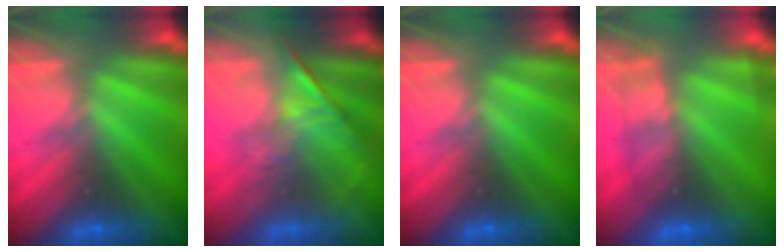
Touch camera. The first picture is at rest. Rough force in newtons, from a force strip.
{"total": 1.3}
{"total": 0.0}
{"total": 2.4}